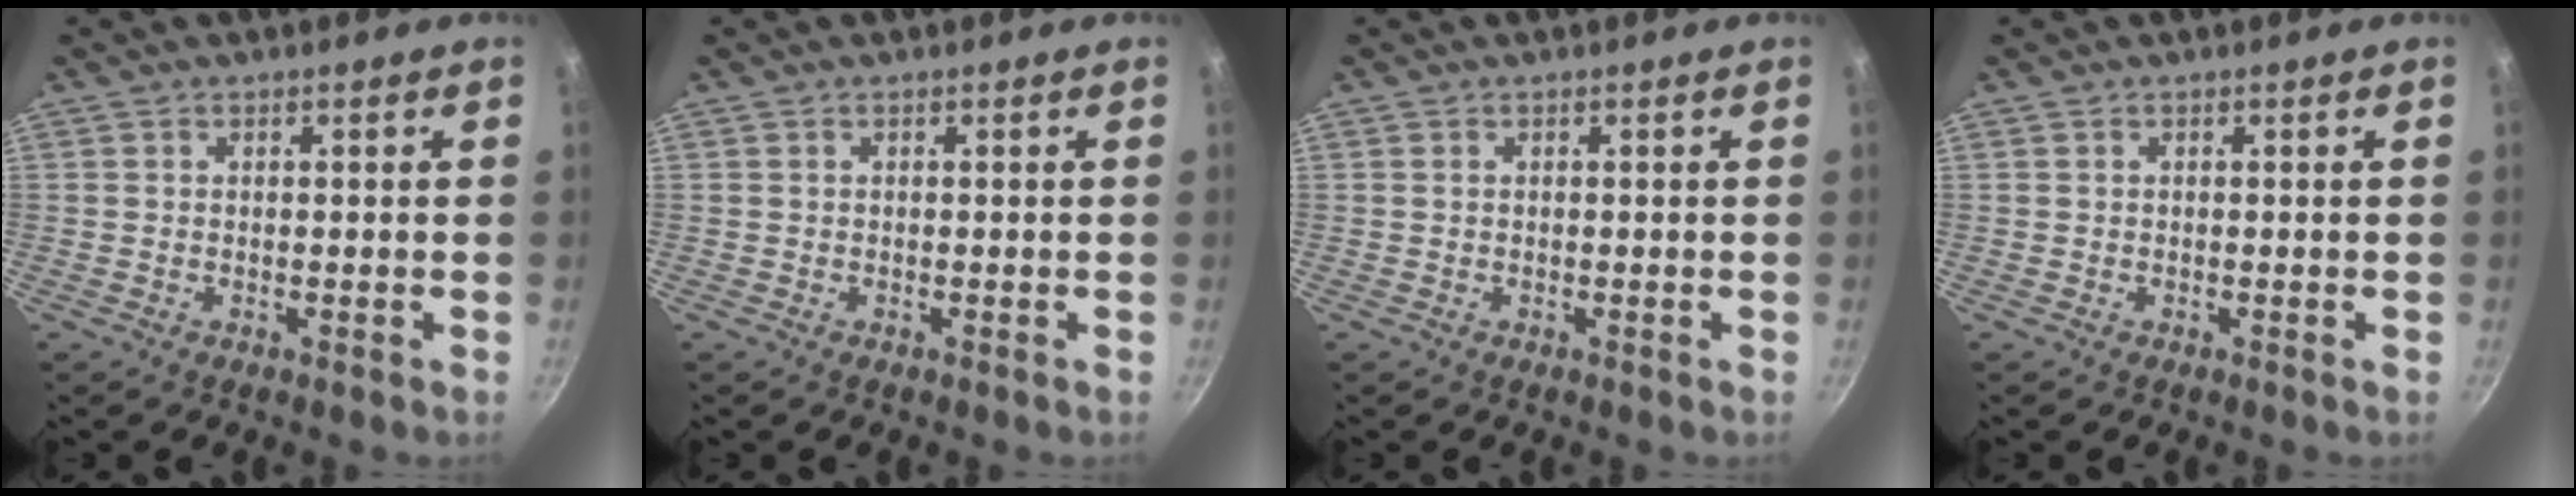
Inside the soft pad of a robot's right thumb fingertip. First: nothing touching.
{"total": 0.0}
{"total": 0.0}
{"total": 0.0}